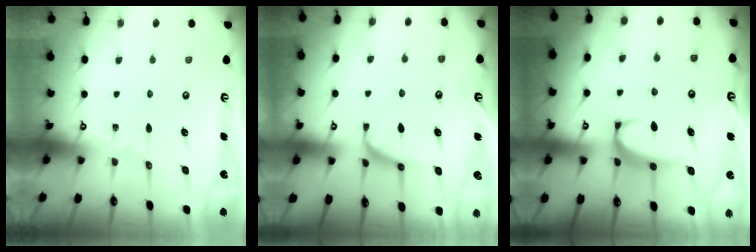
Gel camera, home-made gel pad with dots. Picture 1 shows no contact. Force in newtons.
{"total": 0.9, "press": 0.8, "slide": 0.4}
{"total": 2.2, "press": 2.1, "slide": 0.6}